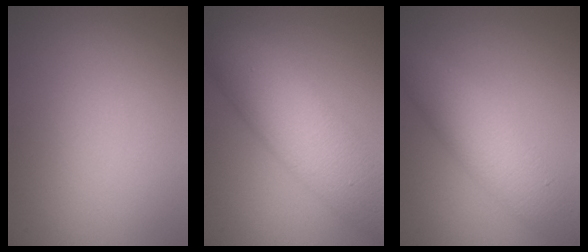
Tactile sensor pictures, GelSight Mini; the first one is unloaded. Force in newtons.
{"total": 8.8, "press": 8.8, "slide": 0.3}
{"total": 5.2, "press": 5.2, "slide": 0.0}